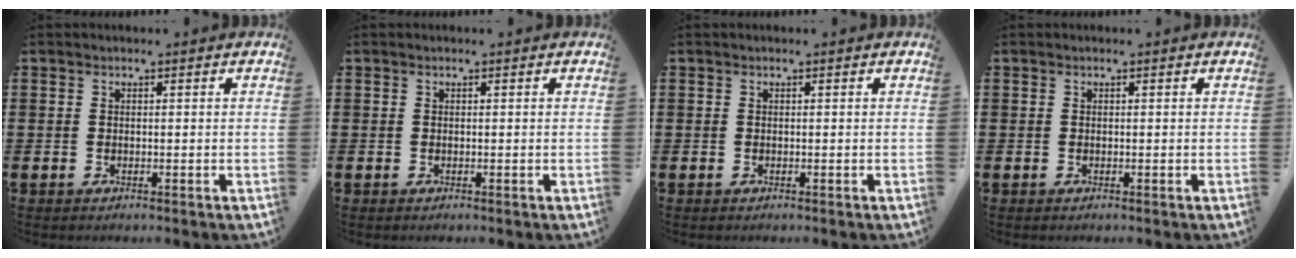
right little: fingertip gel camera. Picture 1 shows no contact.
{"total": 0.0}
{"total": 0.0}
{"total": 0.0}